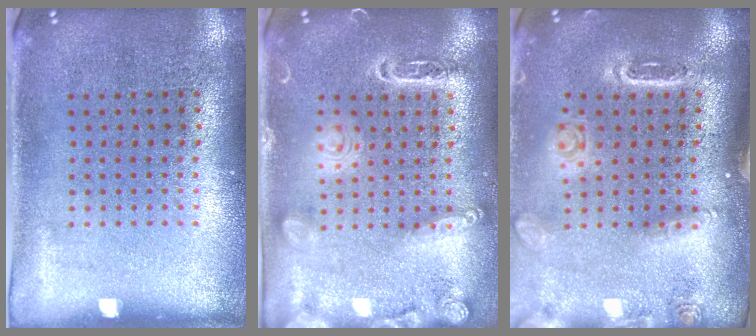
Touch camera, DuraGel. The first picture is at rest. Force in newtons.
{"total": 1.8, "press": 1.8, "slide": 0.1}
{"total": 1.5, "press": 1.5, "slide": 0.2}